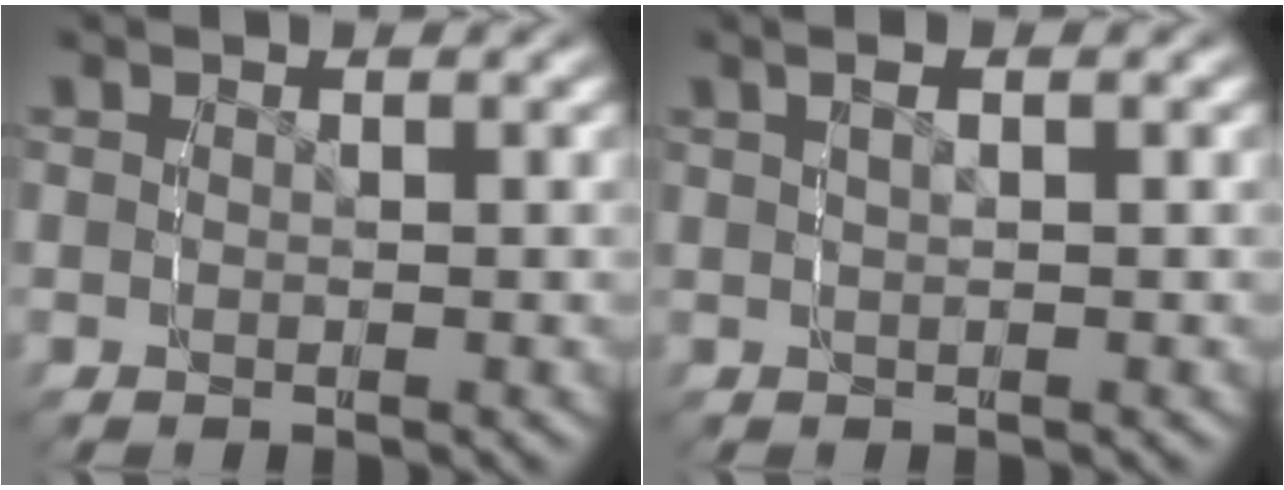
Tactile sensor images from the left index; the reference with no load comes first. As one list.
[{"total": 2.5, "force": [1.2, 0.9, 2.0], "torque": [-0.015, 0.018, 0.016]}]